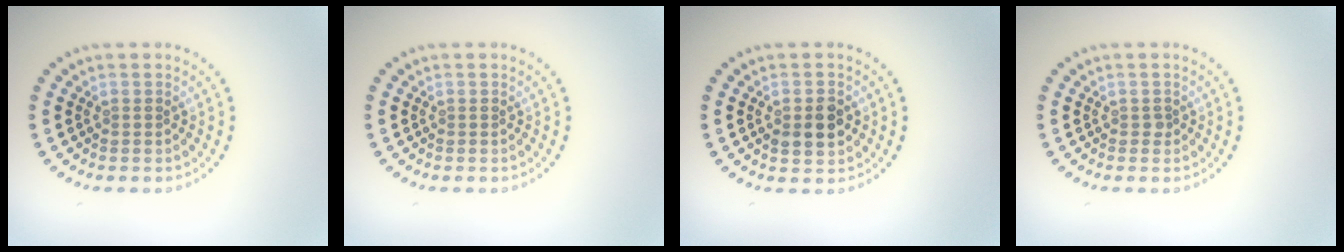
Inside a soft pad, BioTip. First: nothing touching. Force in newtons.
{"total": 0.0}
{"total": 2.9, "press": 2.9, "slide": 0.2}
{"total": 0.5, "press": 0.3, "slide": 0.4}